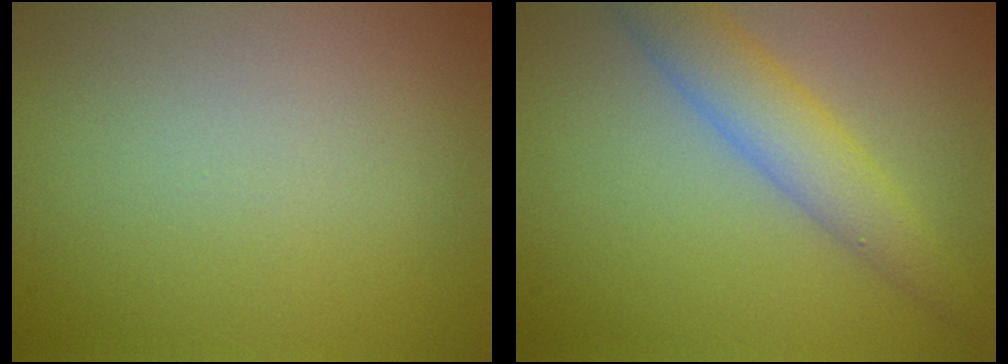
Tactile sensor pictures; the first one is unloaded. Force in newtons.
{"total": 4.1, "press": 4.1, "slide": 0.1}